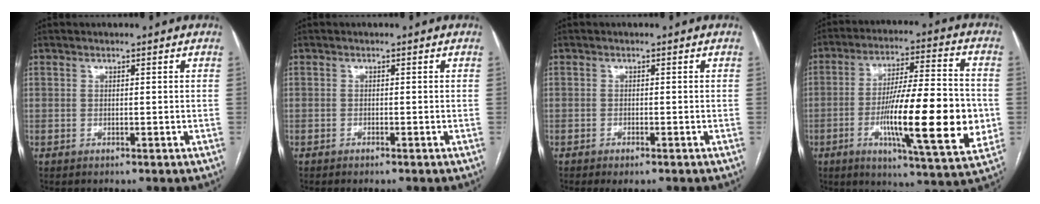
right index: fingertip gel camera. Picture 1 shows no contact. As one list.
[{"total": 0.6, "force": [-0.6, 0.0, 0.3], "torque": [-0.010, -0.002, -0.008]}, {"total": 1.9, "force": [-1.3, 0.6, 1.2], "torque": [-0.016, -0.003, -0.016]}, {"total": 20.6, "force": [-3.9, 2.7, 20.1], "torque": [-0.302, -0.005, -0.057]}]